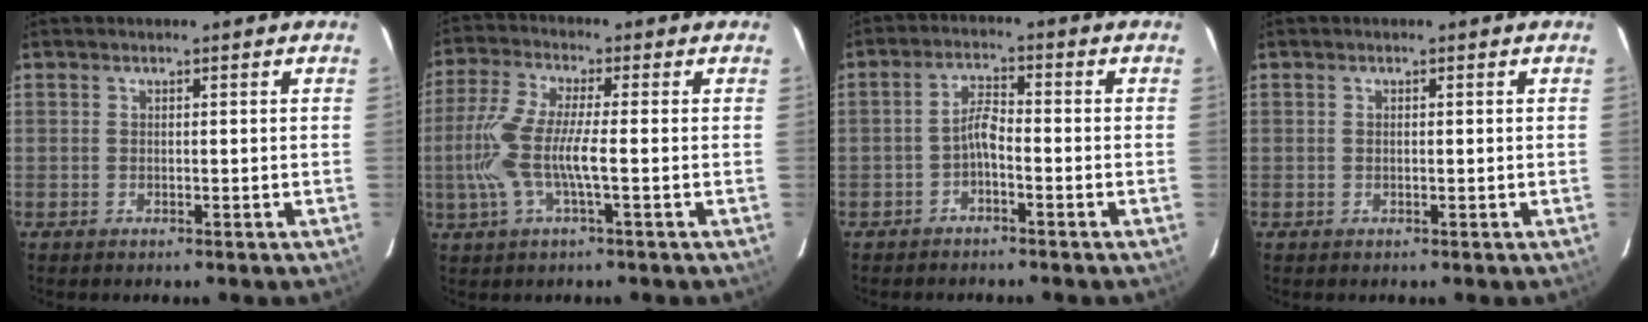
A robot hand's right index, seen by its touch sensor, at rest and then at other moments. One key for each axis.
{"total": 10.0, "fx": -1.9, "fy": 1.4, "fz": 9.7, "tx": -0.214, "ty": -0.002, "tz": -0.037}
{"total": 3.0, "fx": -1.9, "fy": 0.7, "fz": 2.3, "tx": -0.050, "ty": 0.011, "tz": -0.036}
{"total": 0.0}